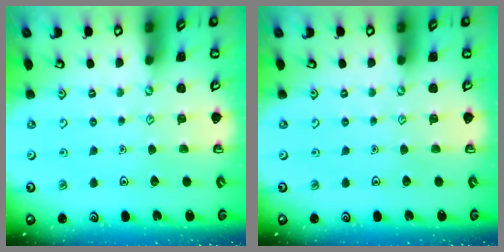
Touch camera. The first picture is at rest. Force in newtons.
{"total": 0.0}